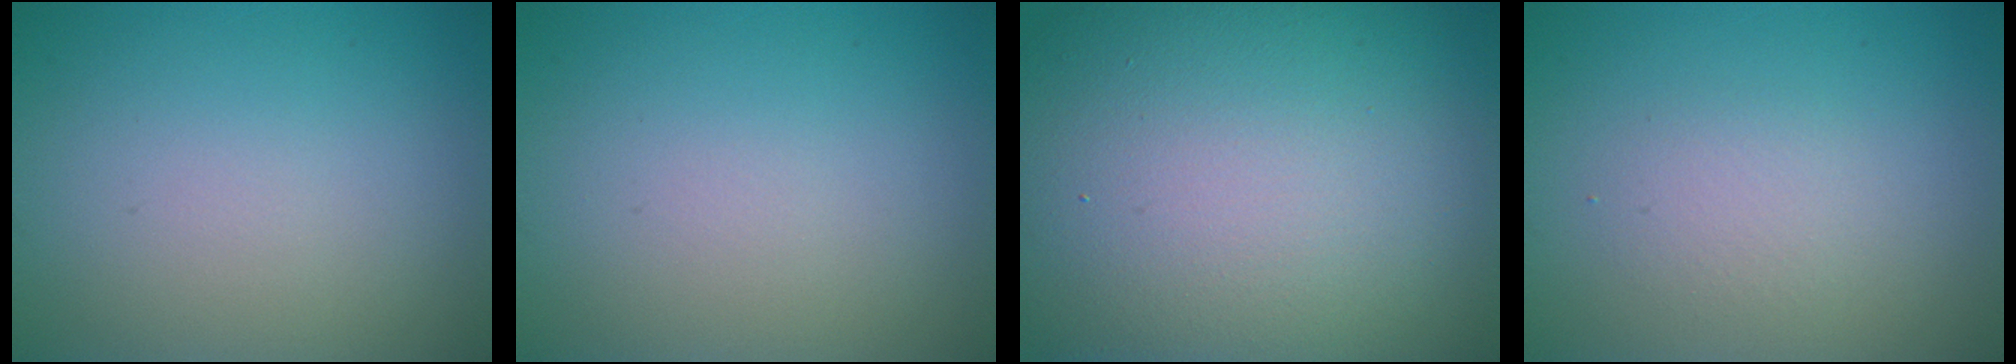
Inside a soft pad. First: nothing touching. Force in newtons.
{"total": 0.0}
{"total": 21.4, "press": 21.4, "slide": 0.5}
{"total": 1.7, "press": 1.7, "slide": 0.1}